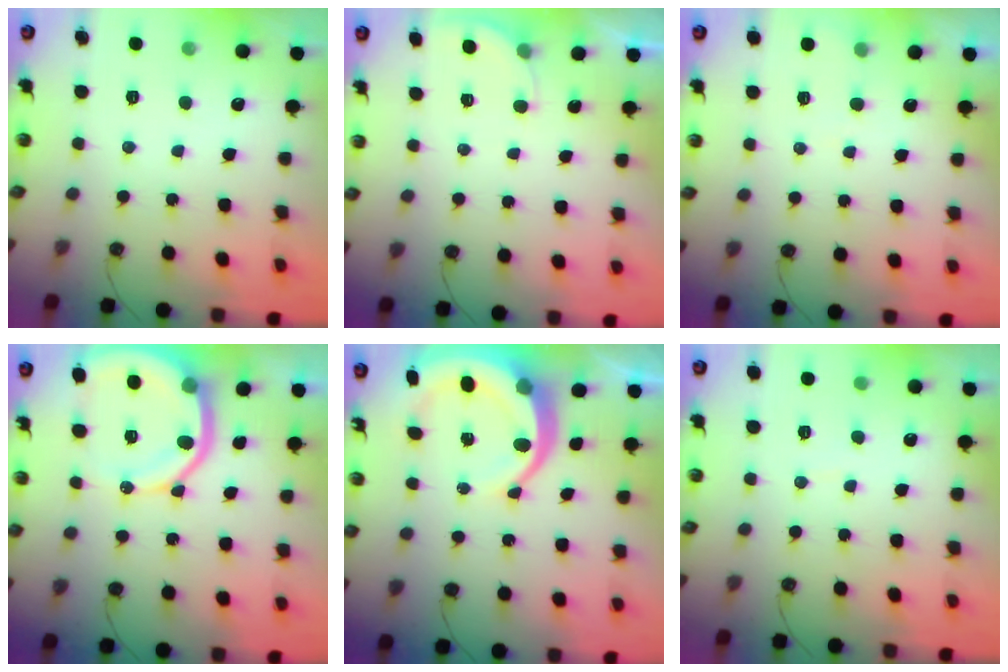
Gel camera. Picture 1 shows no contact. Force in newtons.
{"total": 2.7, "press": 2.7, "slide": 0.2}
{"total": 1.7, "press": 1.7, "slide": 0.2}
{"total": 12.9, "press": 12.8, "slide": 1.6}
{"total": 12.6, "press": 12.3, "slide": 2.6}
{"total": 2.9, "press": 2.9, "slide": 0.2}